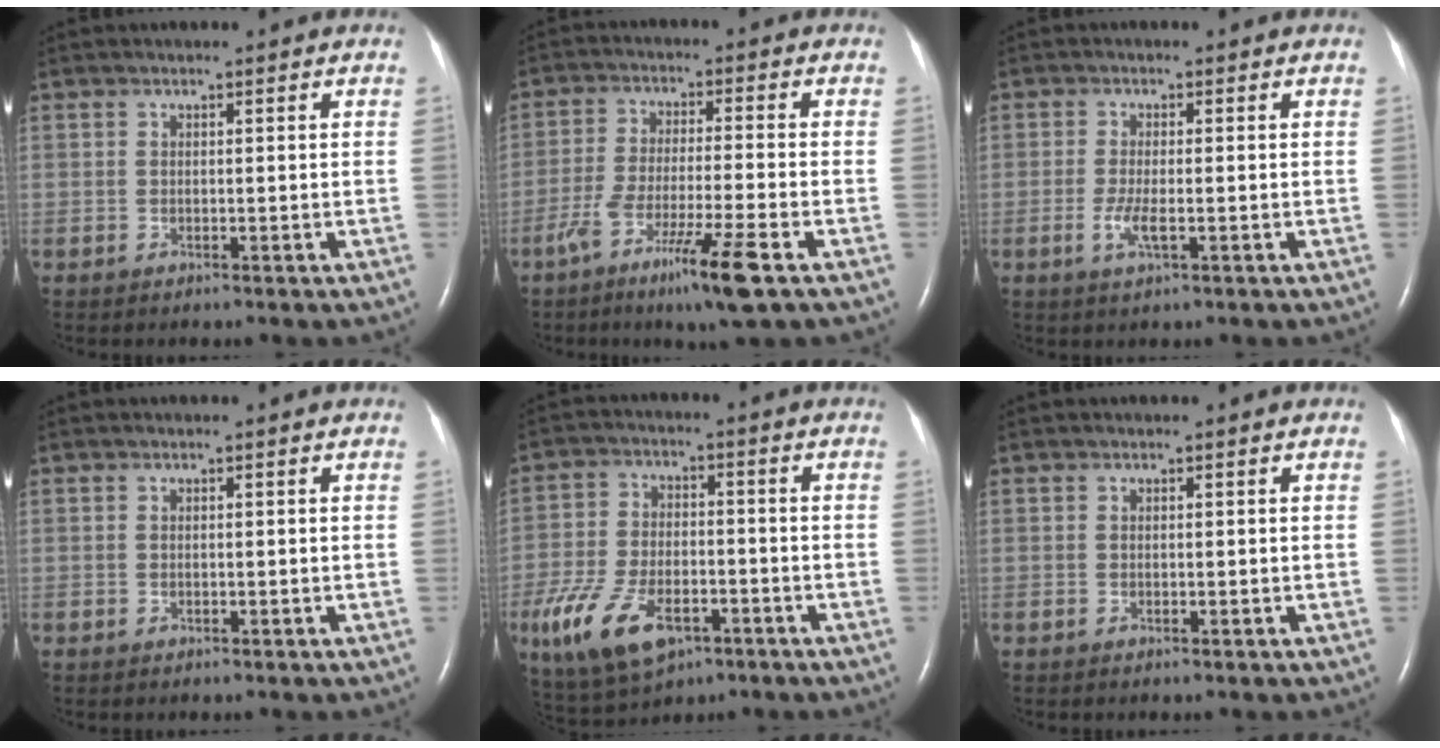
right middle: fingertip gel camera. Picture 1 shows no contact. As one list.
[{"total": 10.4, "force": [-5.9, -0.4, 8.5], "torque": [-0.161, -0.026, -0.104]}, {"total": 3.0, "force": [-0.9, 0.6, 2.8], "torque": [-0.066, -0.005, -0.016]}, {"total": 0.0}, {"total": 13.0, "force": [-6.3, 6.4, 9.4], "torque": [-0.201, -0.012, -0.103]}, {"total": 0.0}]